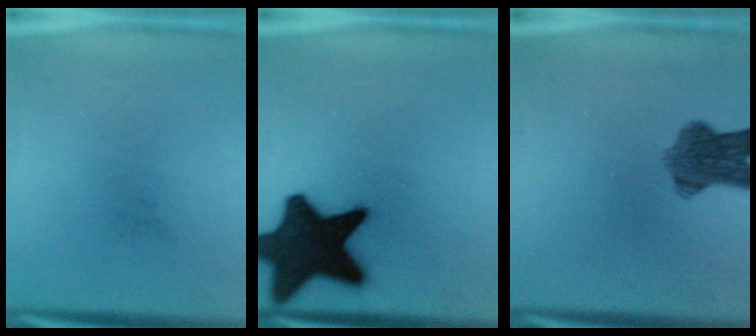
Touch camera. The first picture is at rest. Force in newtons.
{"total": 19.4}
{"total": 7.2}